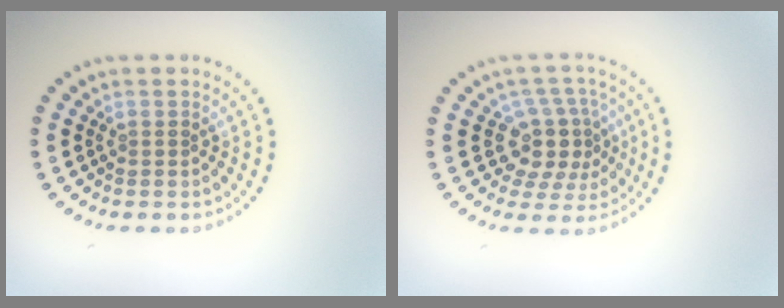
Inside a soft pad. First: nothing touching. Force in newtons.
{"total": 3.9, "press": 3.1, "slide": 2.3}